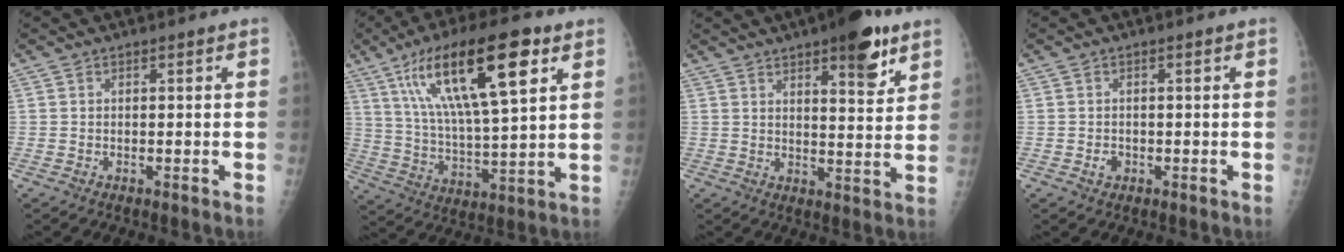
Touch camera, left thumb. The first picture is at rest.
{"total": 21.2, "force": [9.9, 5.9, 17.8], "torque": [-0.297, -0.020, 0.172]}
{"total": 10.9, "force": [6.5, 3.3, 8.1], "torque": [-0.089, -0.033, 0.087]}
{"total": 1.4, "force": [-0.6, 1.2, 0.4], "torque": [-0.001, 0.003, -0.008]}